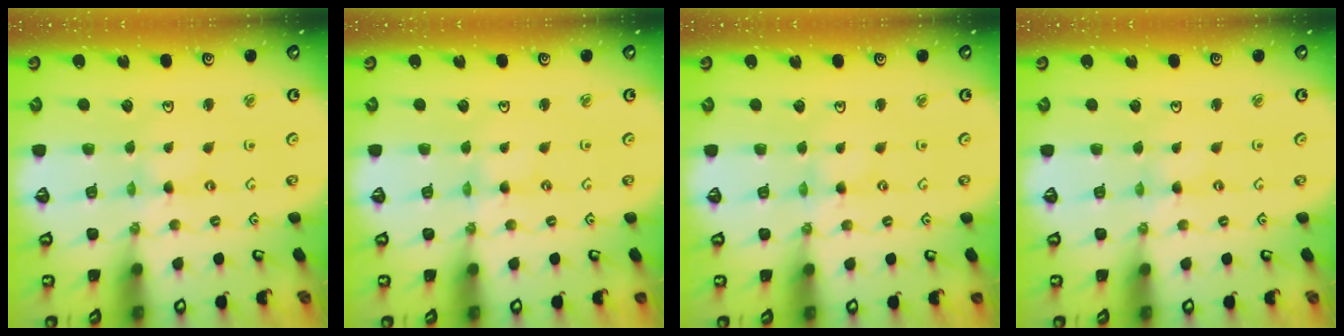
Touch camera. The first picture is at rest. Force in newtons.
{"total": 0.0}
{"total": 1.6, "press": 1.6, "slide": 0.2}
{"total": 0.0}